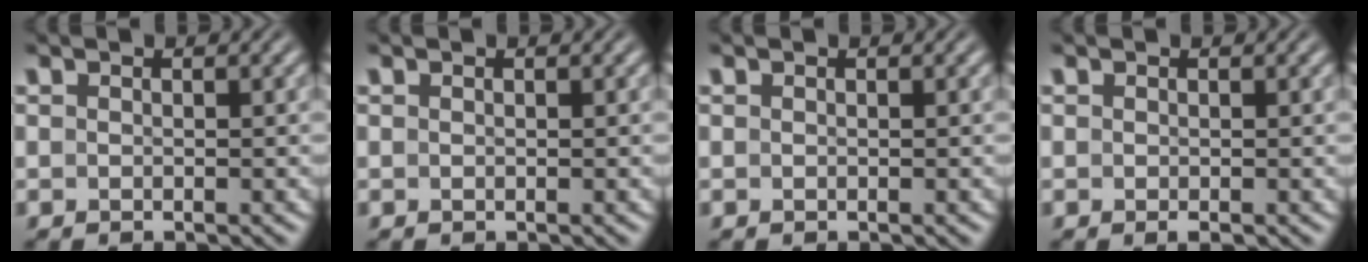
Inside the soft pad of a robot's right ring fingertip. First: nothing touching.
{"total": 0.0}
{"total": 0.0}
{"total": 0.7, "force": [-0.5, 0.2, 0.4], "torque": [-0.007, -0.003, -0.006]}